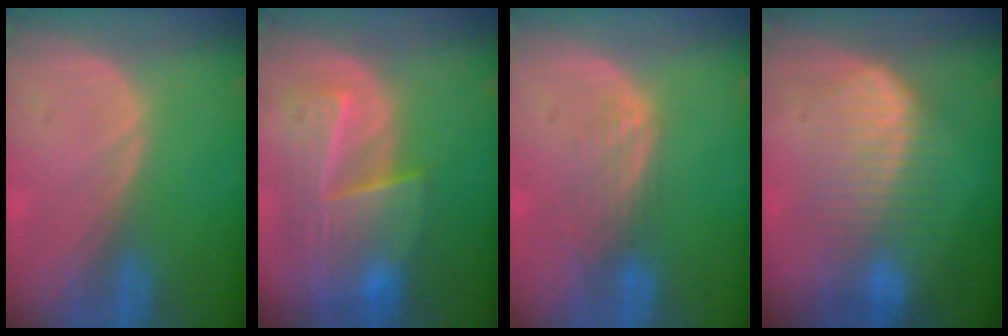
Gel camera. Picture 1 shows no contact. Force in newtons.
{"total": 9.3, "press": 8.3, "slide": 4.2}
{"total": 3.7, "press": 3.1, "slide": 2.0}
{"total": 7.3, "press": 7.3, "slide": 0.2}